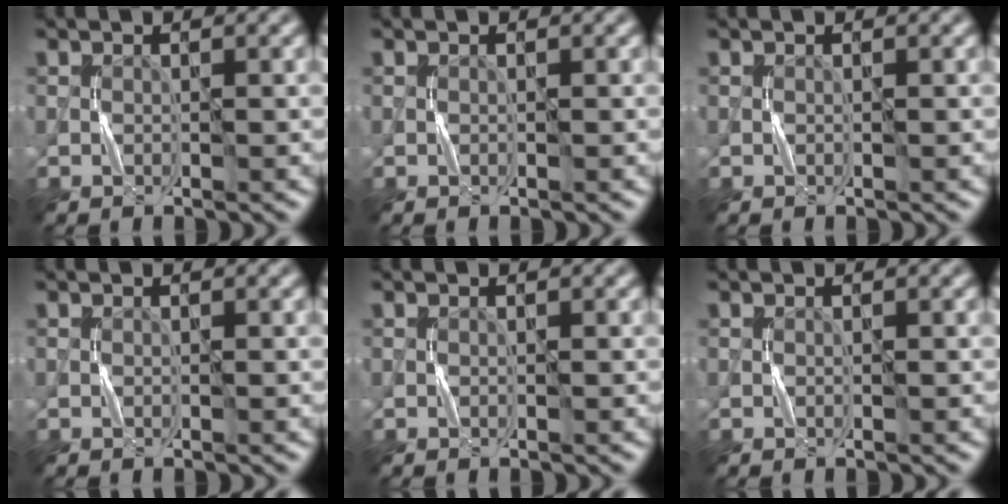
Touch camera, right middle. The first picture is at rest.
{"total": 0.0}
{"total": 0.0}
{"total": 0.0}
{"total": 0.0}
{"total": 0.0}